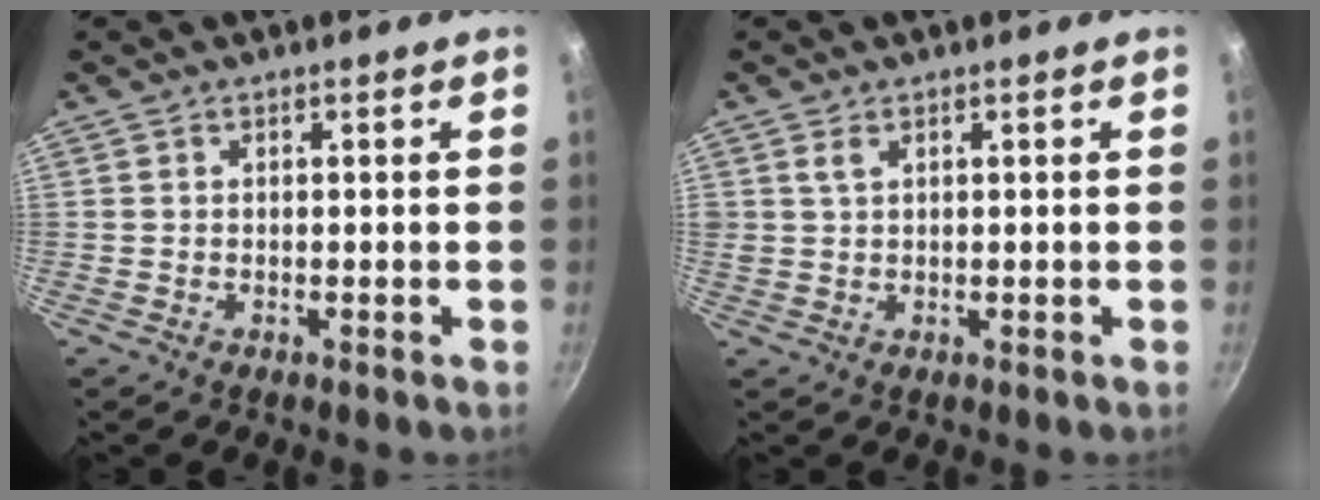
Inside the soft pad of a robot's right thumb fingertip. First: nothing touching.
{"total": 1.8, "force": [0.9, 1.1, 1.1], "torque": [-0.019, -0.003, 0.019]}